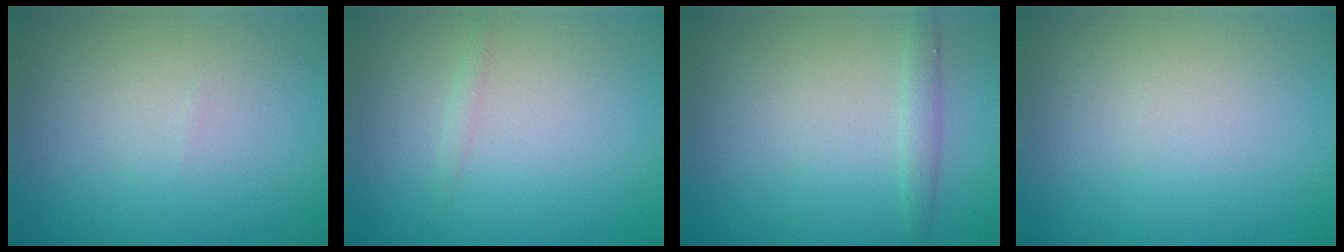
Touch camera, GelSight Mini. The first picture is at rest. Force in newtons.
{"total": 0.6, "press": 0.6, "slide": 0.0}
{"total": 1.3, "press": 1.3, "slide": 0.2}
{"total": 0.0}